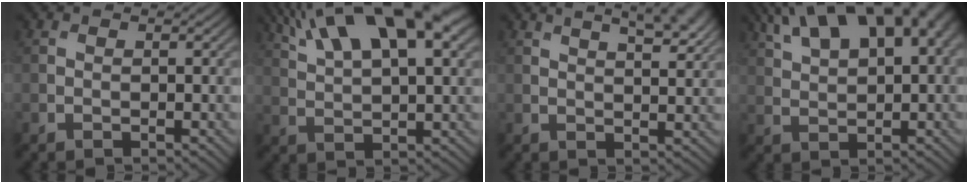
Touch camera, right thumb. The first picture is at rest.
{"total": 15.8, "force": [9.5, 5.2, 11.6], "torque": [-0.221, 0.030, 0.160]}
{"total": 6.4, "force": [4.2, 1.8, 4.5], "torque": [-0.050, 0.017, 0.053]}
{"total": 16.7, "force": [9.1, 7.5, 11.8], "torque": [-0.207, 0.050, 0.131]}